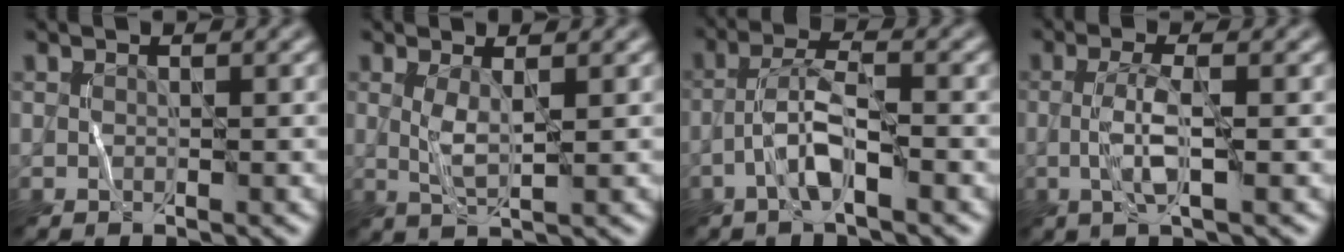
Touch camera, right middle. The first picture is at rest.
{"total": 1.9, "force": [0.5, 0.4, 1.7], "torque": [-0.042, 0.002, 0.012]}
{"total": 3.7, "force": [-1.9, 0.7, 3.1], "torque": [-0.063, 0.019, -0.045]}
{"total": 2.8, "force": [-0.5, 0.4, 2.8], "torque": [-0.060, 0.009, -0.014]}